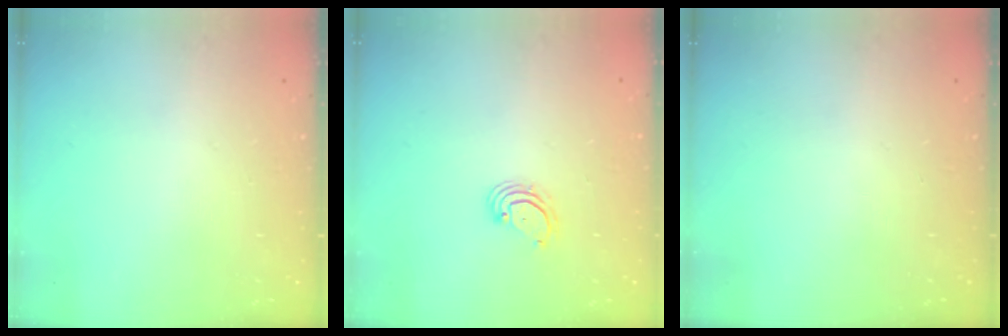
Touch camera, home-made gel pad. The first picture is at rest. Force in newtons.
{"total": 3.0, "press": 3.0, "slide": 0.2}
{"total": 0.0}